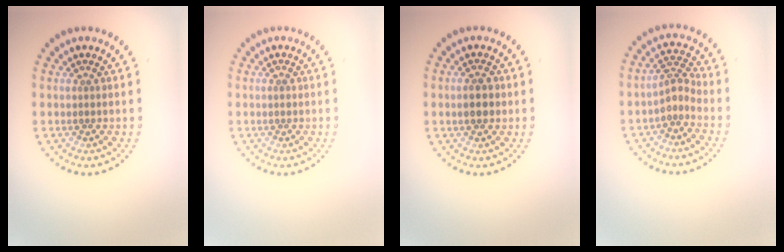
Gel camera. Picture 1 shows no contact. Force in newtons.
{"total": 0.6, "press": 0.6, "slide": 0.1}
{"total": 2.1, "press": 2.1, "slide": 0.1}
{"total": 2.2, "press": 1.7, "slide": 1.4}